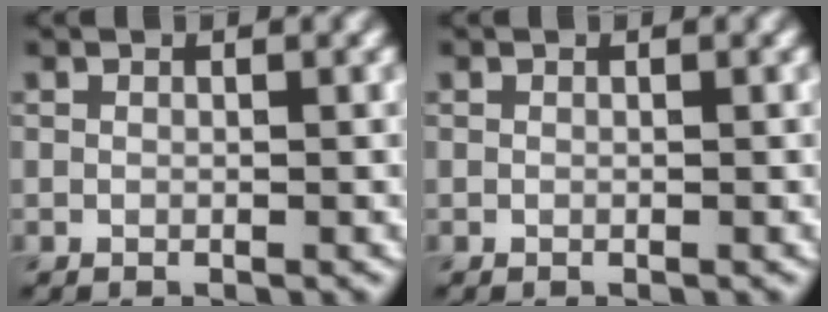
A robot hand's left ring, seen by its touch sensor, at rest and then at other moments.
{"total": 0.0}